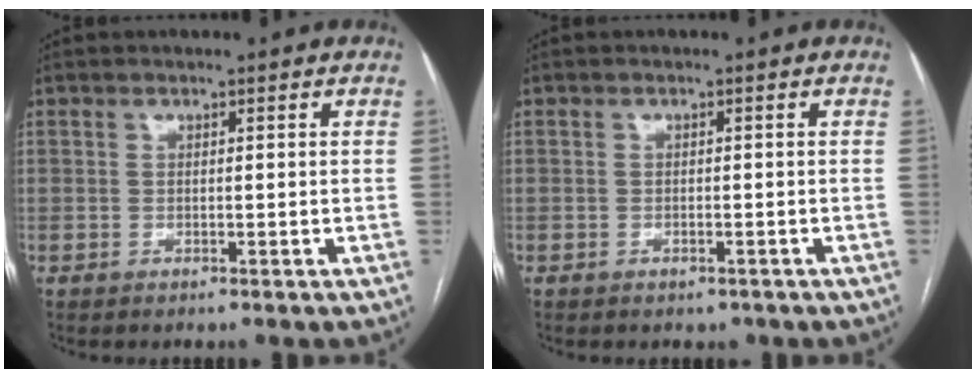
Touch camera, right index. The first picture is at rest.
{"total": 1.1, "force": [-0.7, 0.8, 0.5], "torque": [-0.005, 0.001, -0.003]}